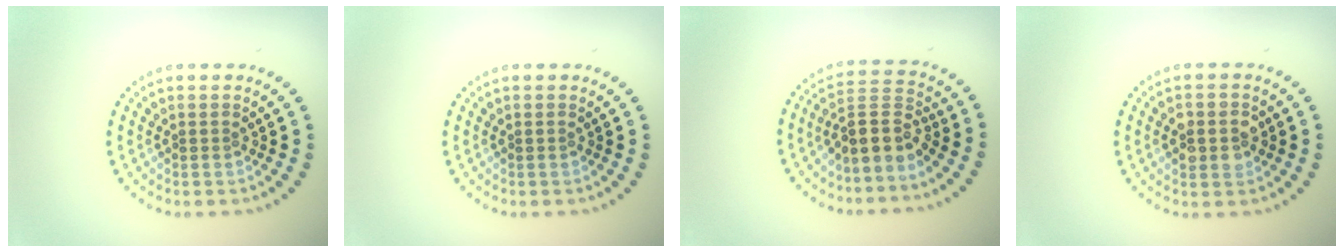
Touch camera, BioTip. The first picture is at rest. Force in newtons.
{"total": 0.0}
{"total": 3.8, "press": 3.3, "slide": 2.0}
{"total": 2.8, "press": 2.8, "slide": 0.3}